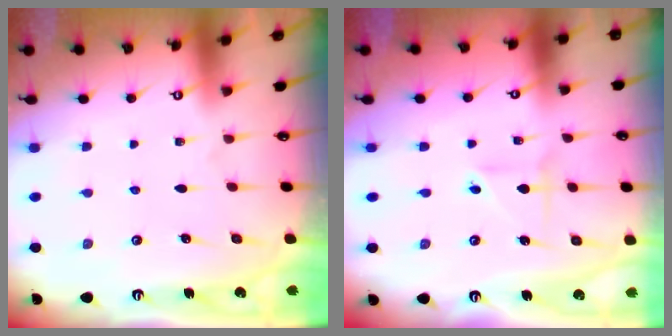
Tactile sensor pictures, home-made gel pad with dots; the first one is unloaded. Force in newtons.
{"total": 2.4, "press": 2.2, "slide": 1.0}